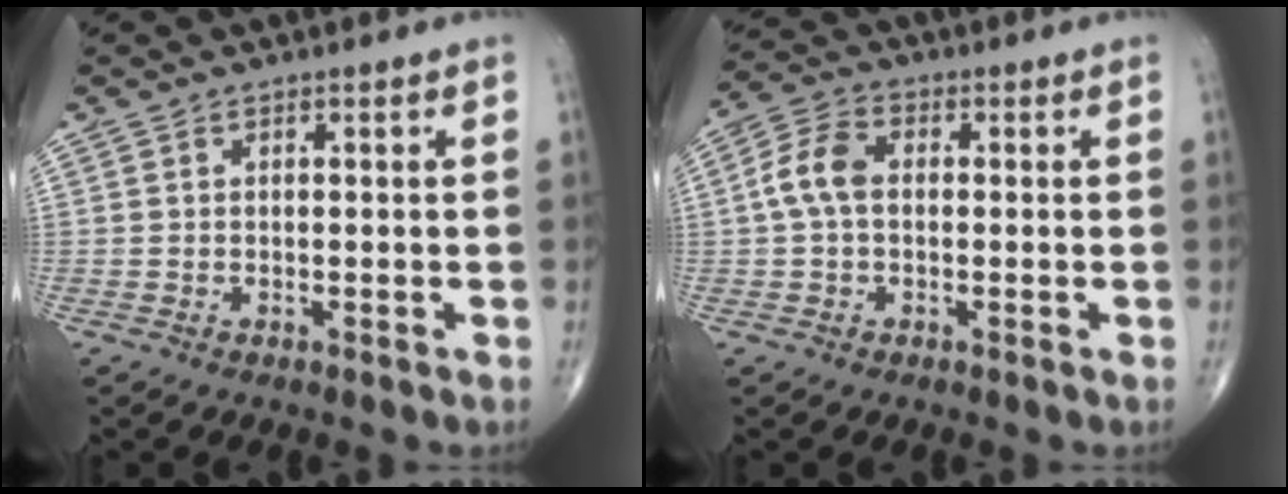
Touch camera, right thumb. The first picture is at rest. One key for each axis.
{"total": 6.6, "fx": 0.2, "fy": 4.3, "fz": 5.1, "tx": -0.104, "ty": 0.021, "tz": -0.005}